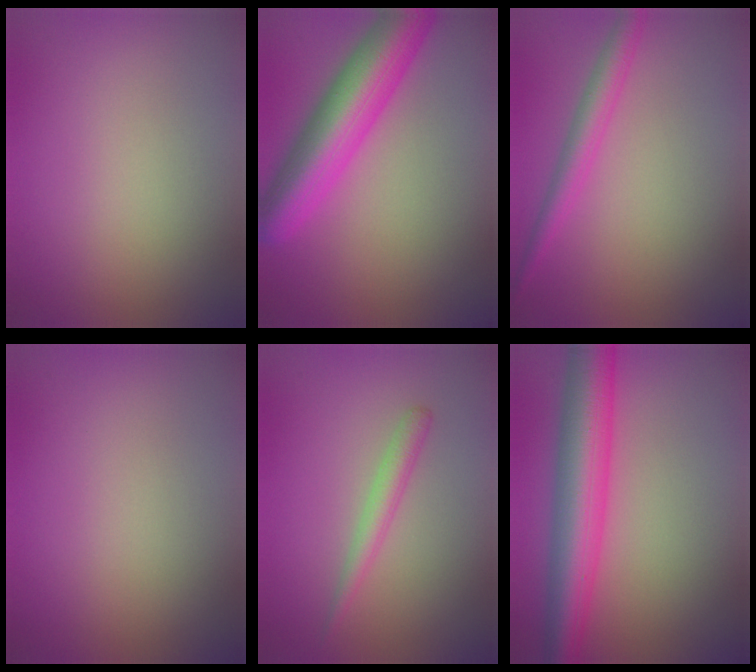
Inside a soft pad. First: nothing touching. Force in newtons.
{"total": 8.3, "press": 8.3, "slide": 0.2}
{"total": 2.6, "press": 2.6, "slide": 0.1}
{"total": 0.0}
{"total": 1.8, "press": 1.8, "slide": 0.0}
{"total": 7.9, "press": 7.9, "slide": 0.4}